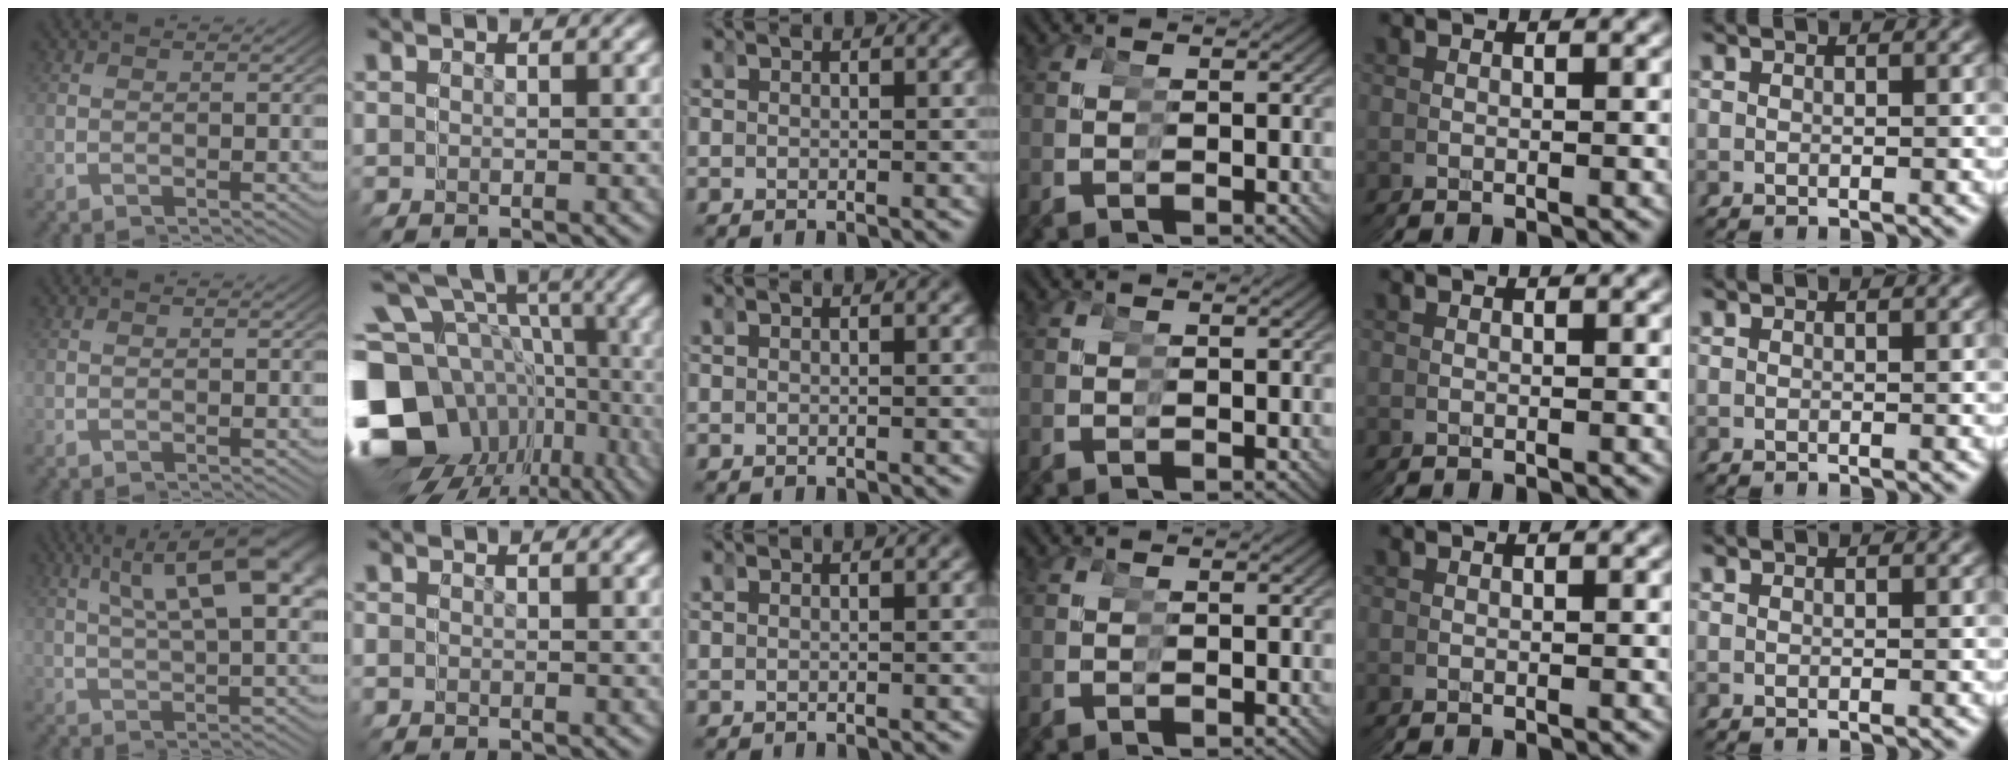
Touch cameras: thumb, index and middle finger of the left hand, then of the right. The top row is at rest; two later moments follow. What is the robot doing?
{"motion": "grasp_and_lifting", "object": "tape"}